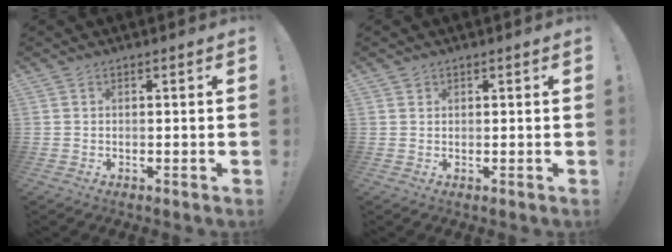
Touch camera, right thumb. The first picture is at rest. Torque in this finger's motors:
{"motor_torque": [-0.06, 0.18, 0.14, -0.05, 0.01]}